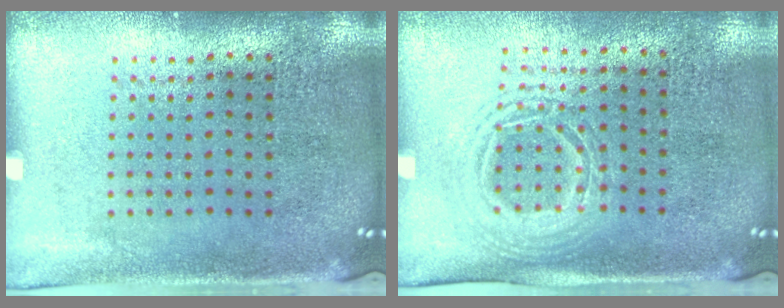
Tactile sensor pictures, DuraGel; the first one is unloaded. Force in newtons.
{"total": 1.5, "press": 1.3, "slide": 0.7}